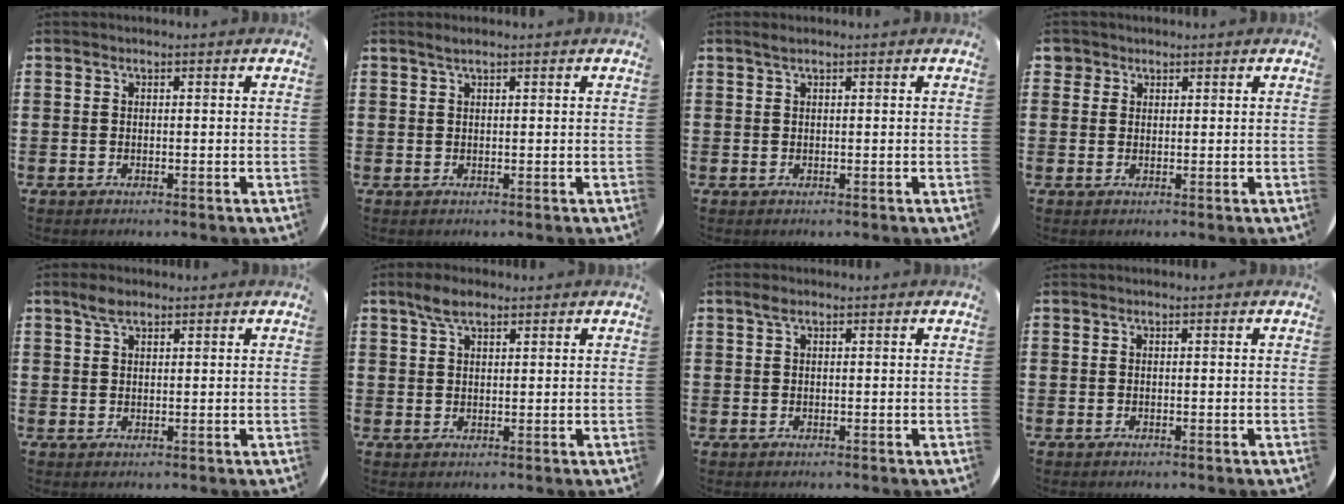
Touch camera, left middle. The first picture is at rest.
{"total": 0.9, "force": [0.7, 0.0, 0.6], "torque": [-0.010, 0.003, 0.012]}
{"total": 0.6, "force": [0.4, 0.0, 0.4], "torque": [-0.007, 0.002, 0.006]}
{"total": 1.6, "force": [1.2, 1.0, 0.1], "torque": [0.005, 0.002, 0.023]}
{"total": 2.5, "force": [1.8, 1.1, 1.2], "torque": [-0.018, 0.004, 0.031]}
{"total": 3.6, "force": [2.7, 1.6, 1.9], "torque": [-0.033, 0.004, 0.047]}
{"total": 0.9, "force": [0.5, 0.5, 0.5], "torque": [-0.003, 0.003, 0.006]}
{"total": 0.0}